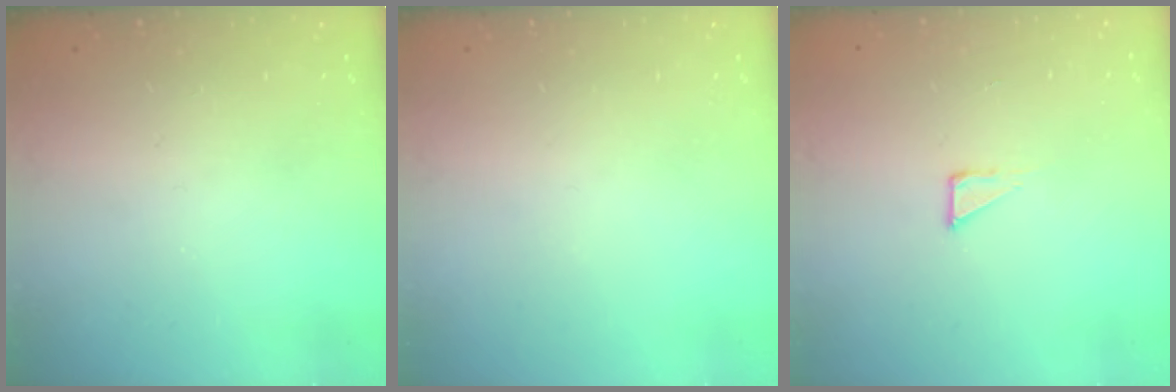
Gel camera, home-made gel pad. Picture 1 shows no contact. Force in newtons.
{"total": 0.0}
{"total": 2.3, "press": 2.3, "slide": 0.1}